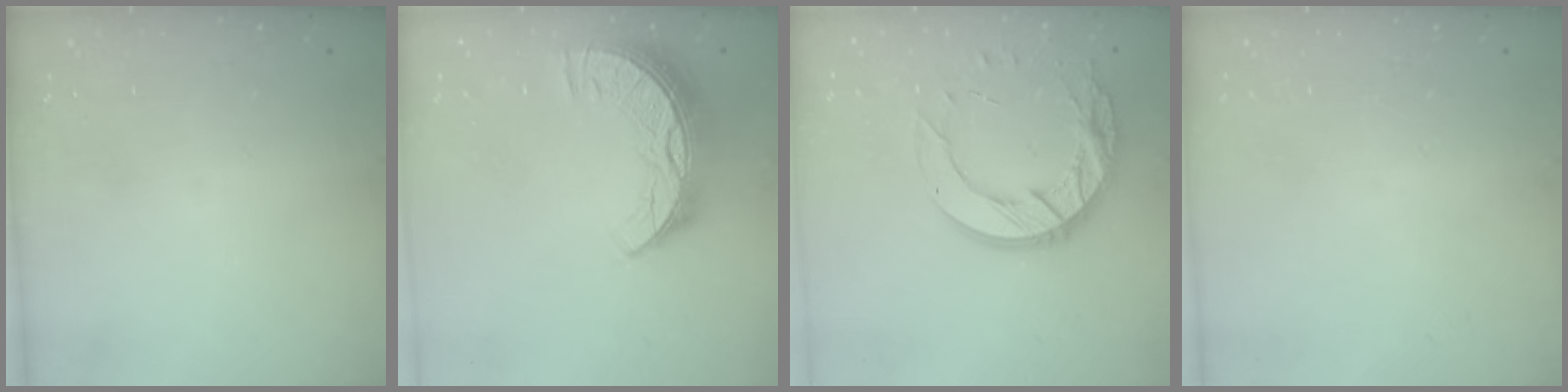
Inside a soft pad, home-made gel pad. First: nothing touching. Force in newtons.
{"total": 13.4, "press": 13.3, "slide": 0.9}
{"total": 16.8, "press": 16.8, "slide": 1.2}
{"total": 0.0}